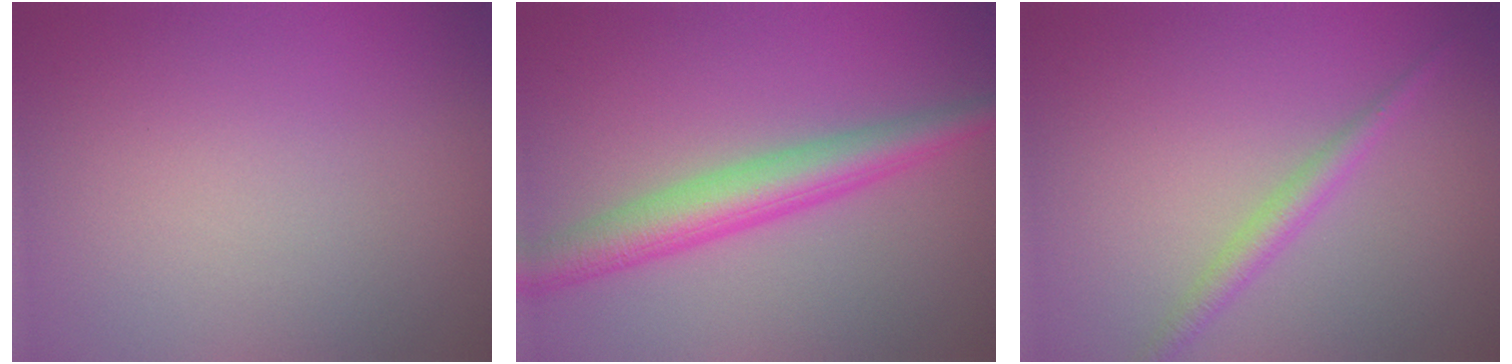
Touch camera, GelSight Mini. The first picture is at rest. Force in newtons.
{"total": 4.7, "press": 4.7, "slide": 0.1}
{"total": 1.9, "press": 1.9, "slide": 0.1}